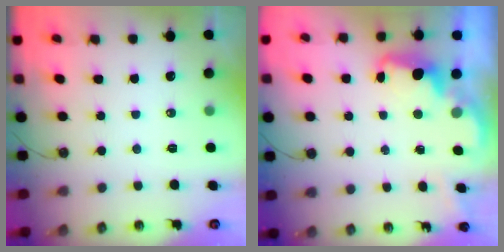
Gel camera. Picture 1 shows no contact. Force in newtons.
{"total": 2.5, "press": 2.4, "slide": 0.5}